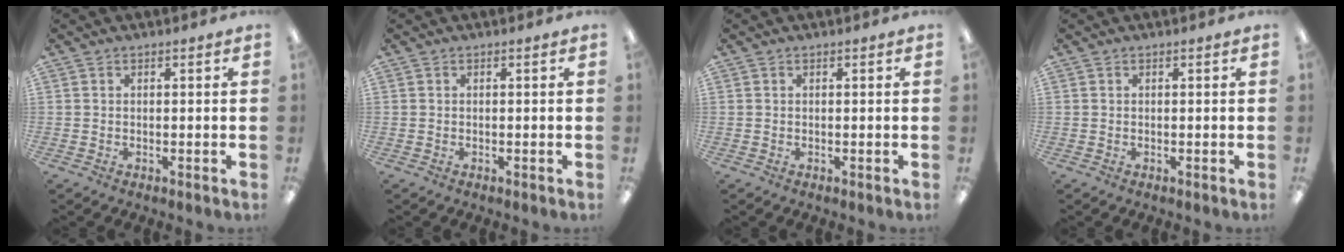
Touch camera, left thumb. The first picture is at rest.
{"total": 0.0}
{"total": 0.0}
{"total": 0.0}